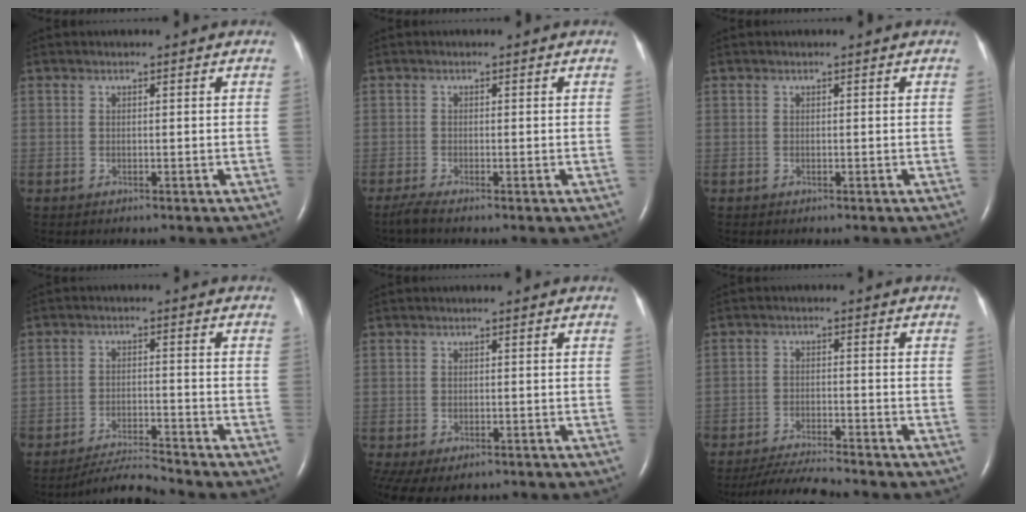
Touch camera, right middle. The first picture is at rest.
{"total": 1.3, "force": [-1.0, -0.2, 0.8], "torque": [-0.027, -0.006, -0.025]}
{"total": 0.0}
{"total": 5.3, "force": [-5.2, -1.2, 0.3], "torque": [-0.011, -0.011, -0.093]}
{"total": 8.4, "force": [-5.0, 4.9, 4.6], "torque": [-0.115, -0.014, -0.069]}
{"total": 7.4, "force": [-7.1, -0.3, 2.3], "torque": [-0.038, -0.021, -0.124]}